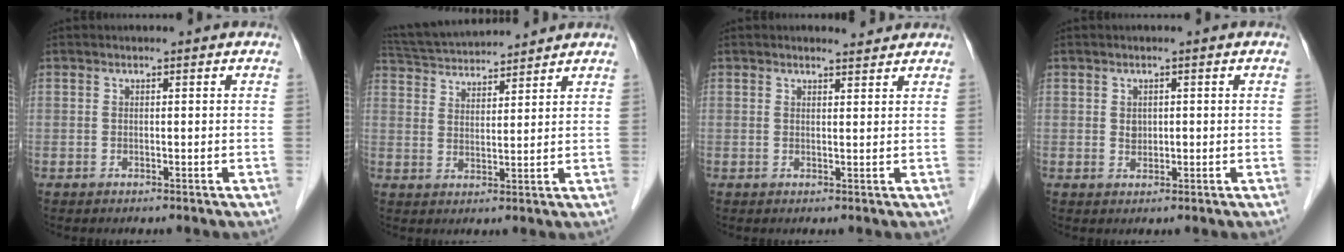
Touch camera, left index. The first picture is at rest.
{"total": 11.5, "force": [10.9, 1.1, 3.5], "torque": [-0.075, 0.031, 0.185]}
{"total": 1.8, "force": [1.8, 0.3, 0.1], "torque": [-0.011, -0.005, 0.024]}
{"total": 1.4, "force": [0.1, 1.2, 0.7], "torque": [-0.014, 0.000, 0.005]}